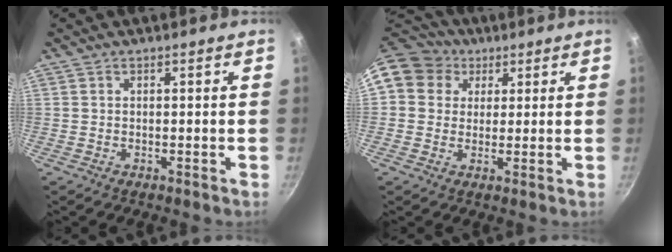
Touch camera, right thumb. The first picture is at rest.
{"total": 12.0, "force": [4.5, 10.0, 4.7], "torque": [-0.076, 0.015, 0.064]}